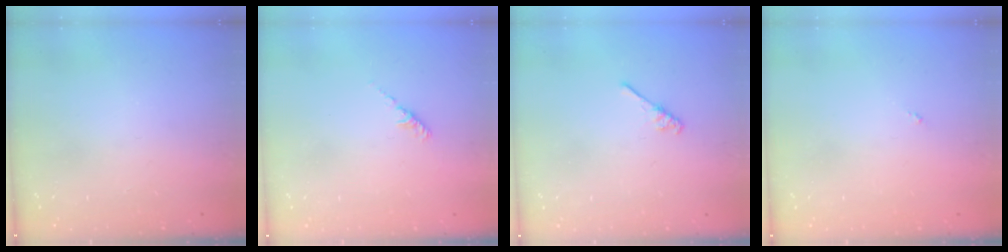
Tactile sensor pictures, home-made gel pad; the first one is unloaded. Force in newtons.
{"total": 2.2, "press": 2.1, "slide": 0.6}
{"total": 3.1, "press": 3.1, "slide": 0.5}
{"total": 0.0}